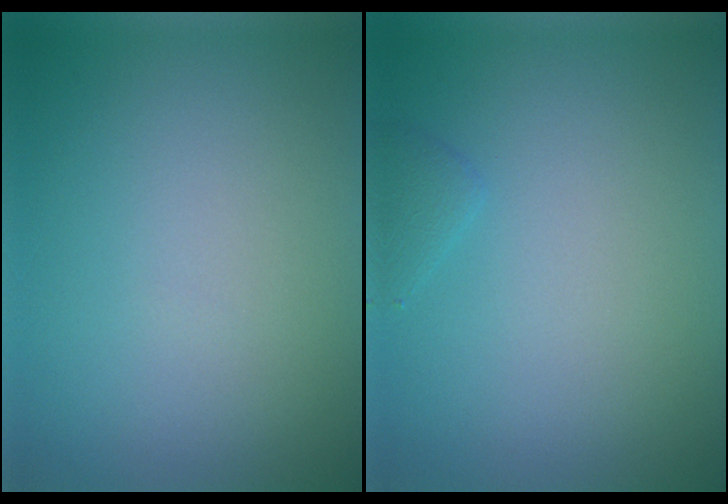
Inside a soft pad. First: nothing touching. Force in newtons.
{"total": 0.9, "press": 0.9, "slide": 0.1}